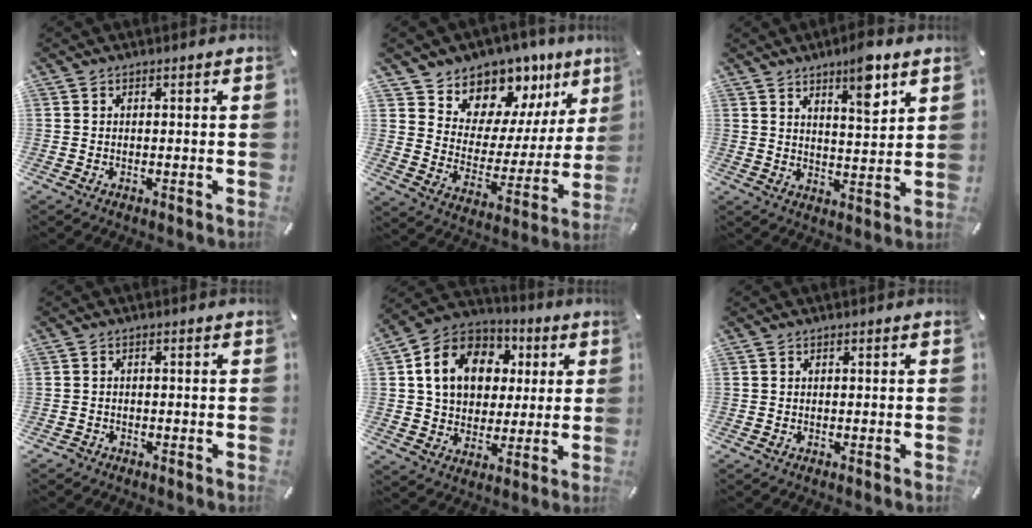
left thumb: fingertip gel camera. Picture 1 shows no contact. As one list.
[{"total": 10.5, "force": [8.8, 5.5, -1.1], "torque": [0.002, -0.111, 0.161]}, {"total": 8.4, "force": [6.0, 2.0, 5.4], "torque": [-0.075, -0.041, 0.099]}, {"total": 1.0, "force": [-0.8, 0.6, 0.2], "torque": [-0.007, 0.003, -0.019]}, {"total": 14.6, "force": [3.6, 11.9, 7.6], "torque": [-0.148, 0.004, 0.066]}, {"total": 0.0}]